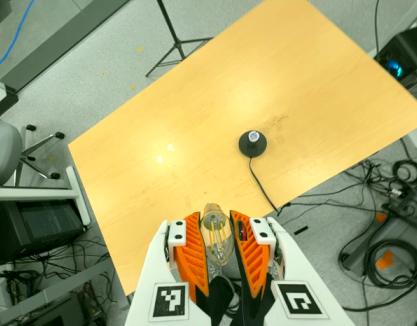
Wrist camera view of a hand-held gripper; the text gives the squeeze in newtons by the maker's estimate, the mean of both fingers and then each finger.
{"total": 20.4, "left": 22.8, "right": 18.0}